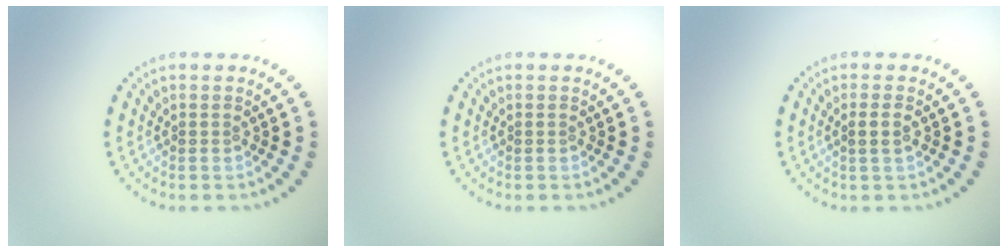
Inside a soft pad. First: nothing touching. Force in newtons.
{"total": 0.0}
{"total": 1.3, "press": 1.1, "slide": 0.7}